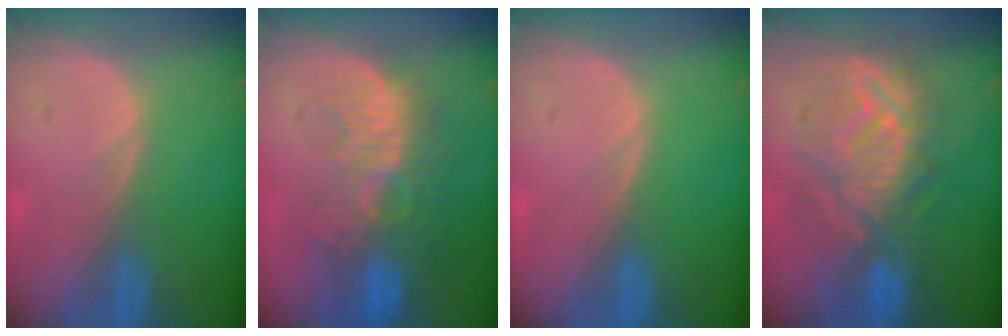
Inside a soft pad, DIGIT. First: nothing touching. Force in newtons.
{"total": 10.8, "press": 9.4, "slide": 5.3}
{"total": 0.0}
{"total": 10.2, "press": 10.0, "slide": 2.1}